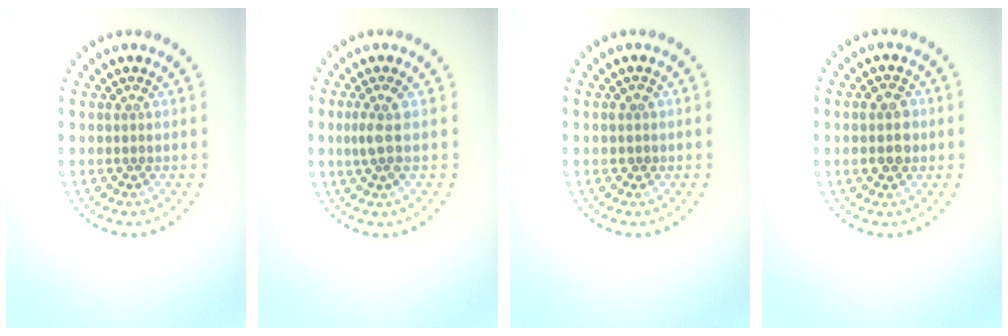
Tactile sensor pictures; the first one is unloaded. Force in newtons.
{"total": 1.8, "press": 1.4, "slide": 1.2}
{"total": 0.8, "press": 0.8, "slide": 0.2}
{"total": 2.8, "press": 2.8, "slide": 0.0}